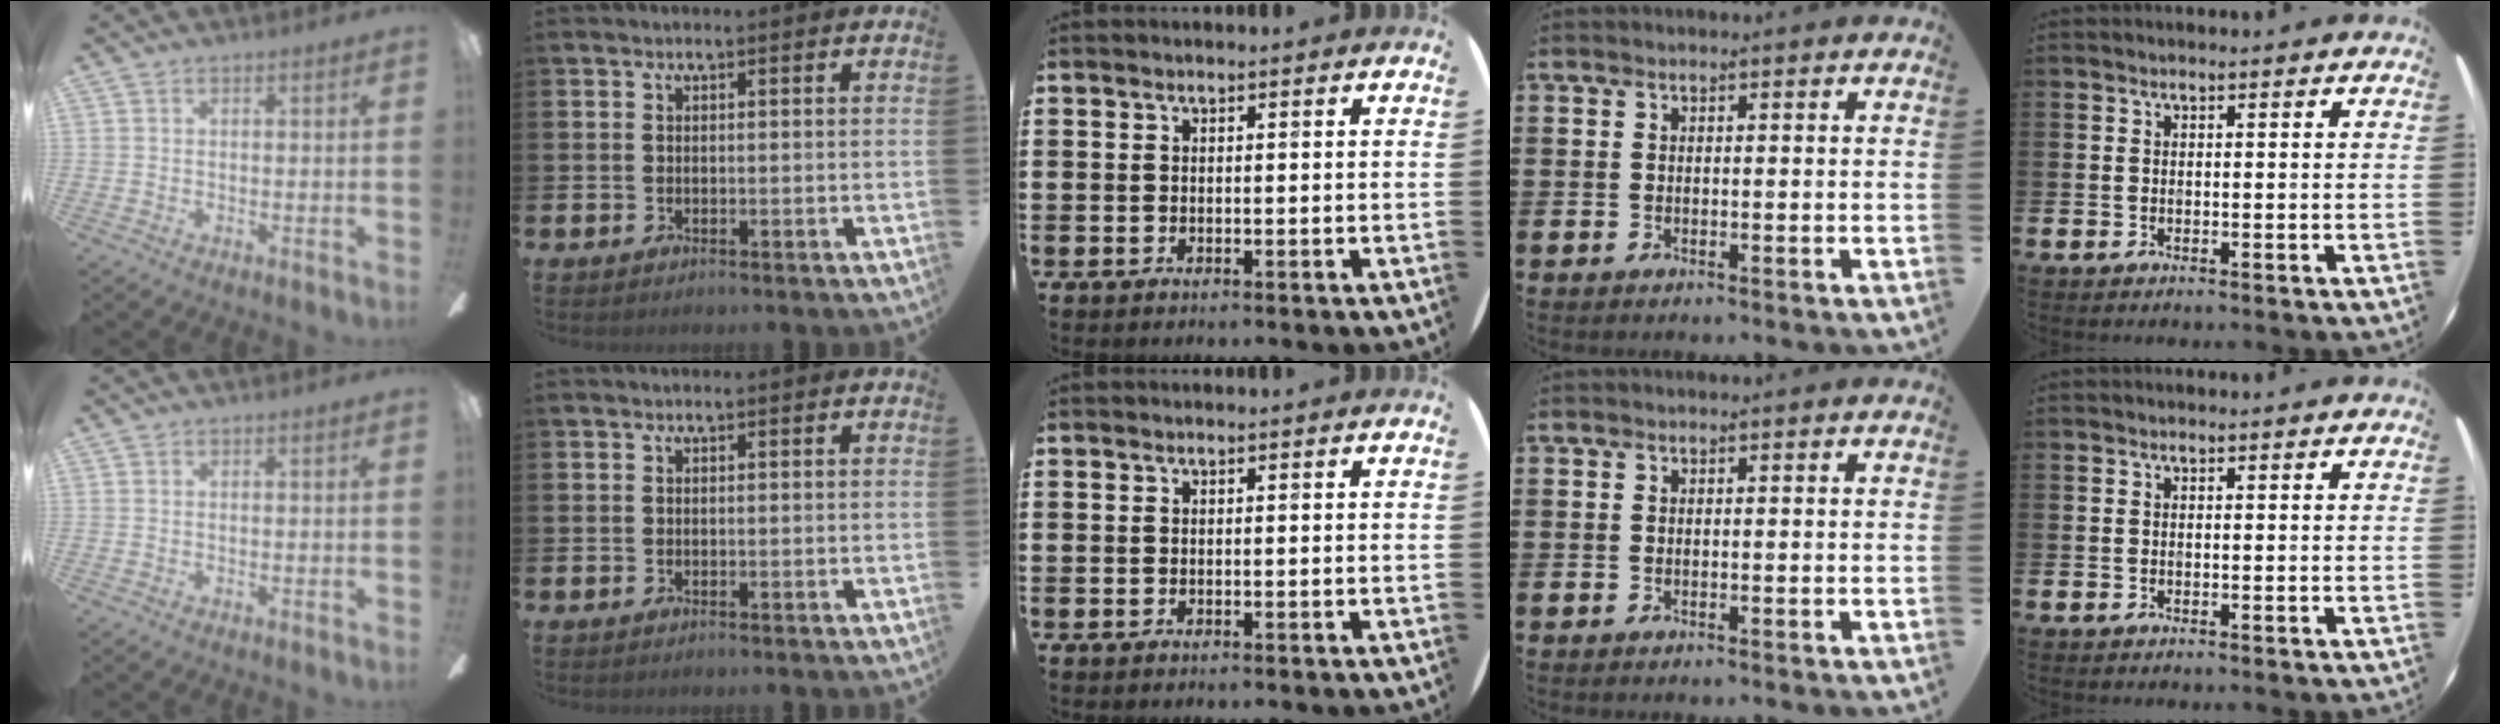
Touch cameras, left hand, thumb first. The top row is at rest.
{}